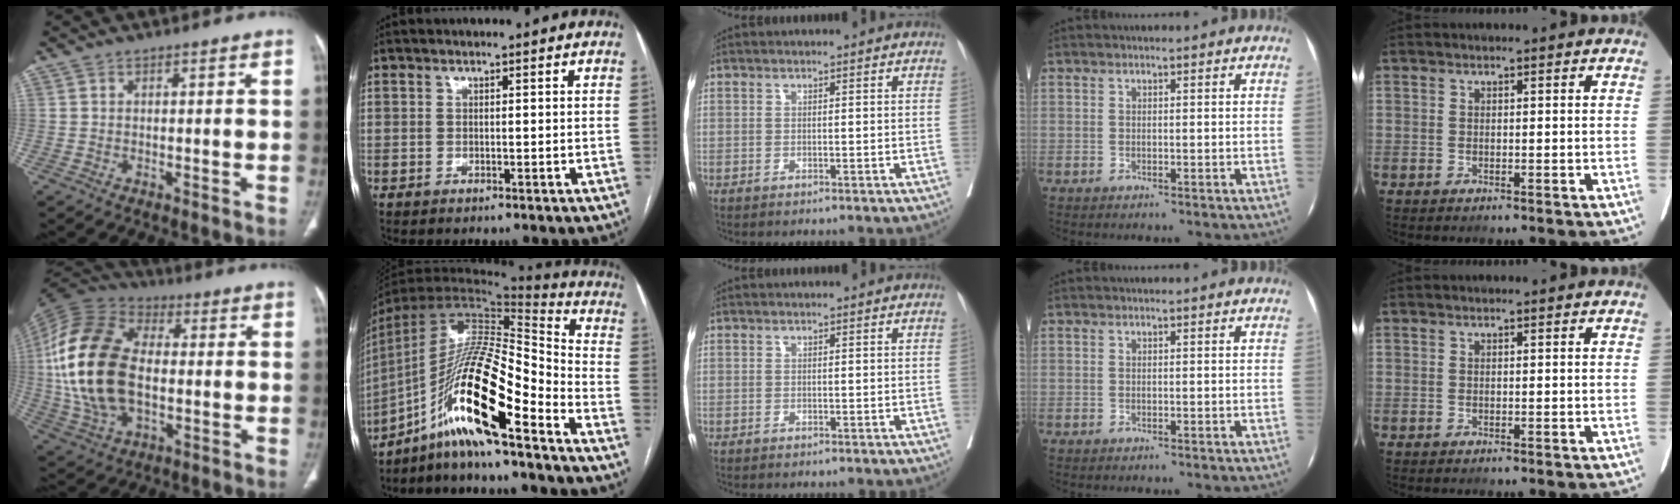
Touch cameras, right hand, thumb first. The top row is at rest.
{"thumb": {"total": 22.7, "force": [-0.1, 13.7, 18.0], "torque": [-0.375, 0.010, 0.000]}, "index": {"total": 18.0, "force": [-10.3, 1.9, 14.7], "torque": [-0.287, 0.001, -0.188]}}